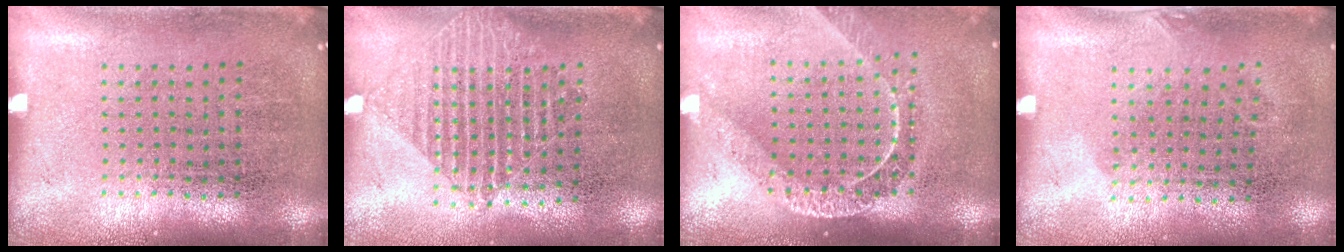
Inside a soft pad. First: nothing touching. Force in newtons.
{"total": 1.4, "press": 1.2, "slide": 0.8}
{"total": 1.7, "press": 1.5, "slide": 0.8}
{"total": 0.8, "press": 0.6, "slide": 0.5}